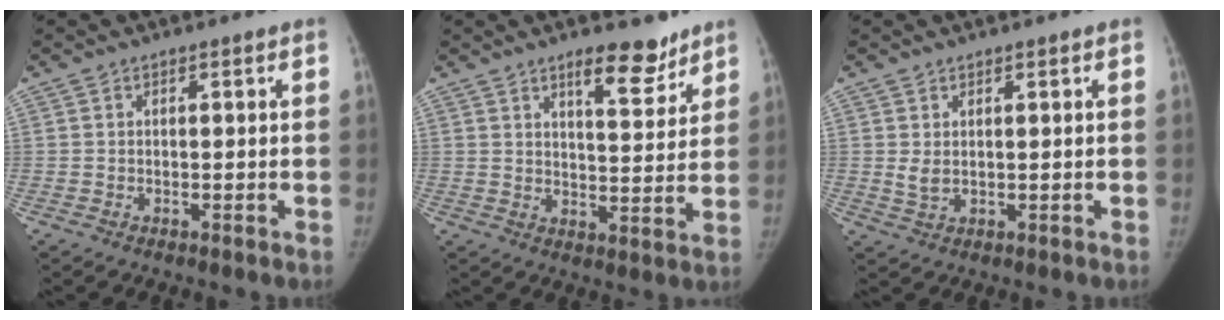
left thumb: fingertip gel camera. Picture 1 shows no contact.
{"total": 8.4, "force": [6.1, 3.0, 4.9], "torque": [-0.046, -0.044, 0.092]}
{"total": 2.2, "force": [0.8, 1.3, 1.5], "torque": [-0.025, -0.008, 0.022]}